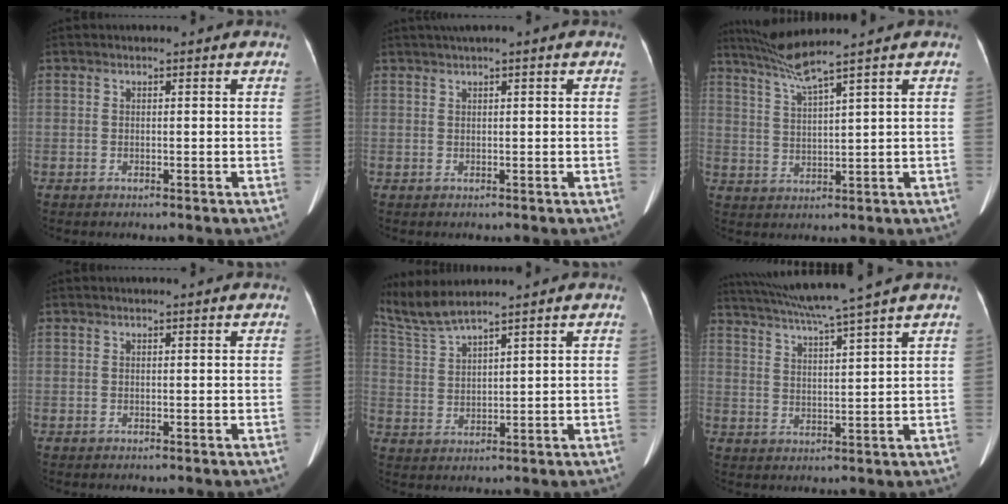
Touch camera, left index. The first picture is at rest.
{"total": 2.4, "force": [1.4, -0.2, 1.9], "torque": [-0.040, 0.021, 0.030]}
{"total": 6.0, "force": [4.9, -2.1, 2.7], "torque": [-0.061, -0.004, 0.102]}
{"total": 0.7, "force": [0.6, 0.0, 0.3], "torque": [0.000, 0.010, 0.009]}
{"total": 5.8, "force": [5.5, -1.1, 1.6], "torque": [-0.055, 0.003, 0.125]}
{"total": 11.8, "force": [10.0, -2.4, 5.8], "torque": [-0.105, 0.003, 0.160]}